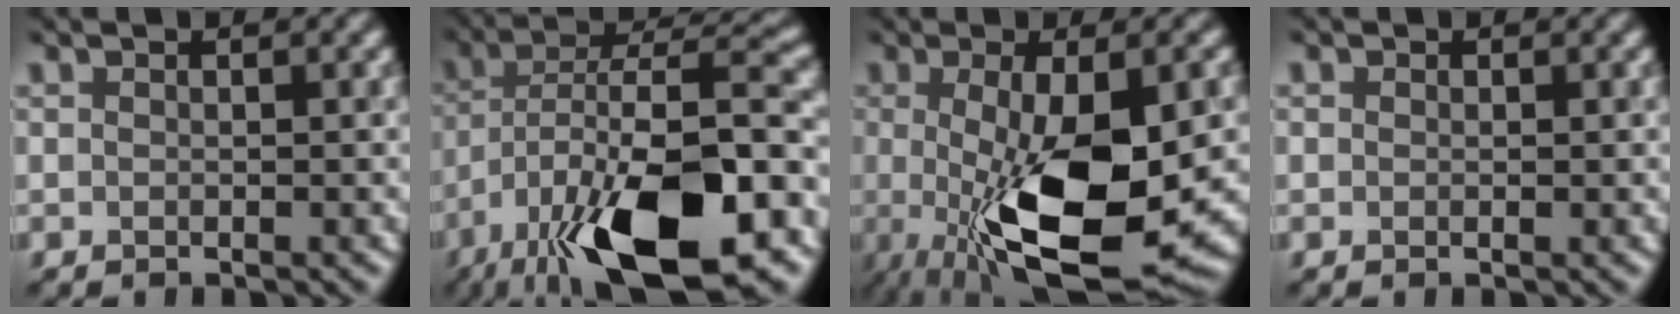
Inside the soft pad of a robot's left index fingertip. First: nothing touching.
{"total": 15.4, "force": [-7.7, 5.3, 12.3], "torque": [-0.207, -0.003, -0.117]}
{"total": 11.4, "force": [-2.3, 3.6, 10.6], "torque": [-0.190, -0.030, -0.020]}
{"total": 0.9, "force": [-0.6, -0.2, -0.6], "torque": [0.003, 0.001, 0.002]}